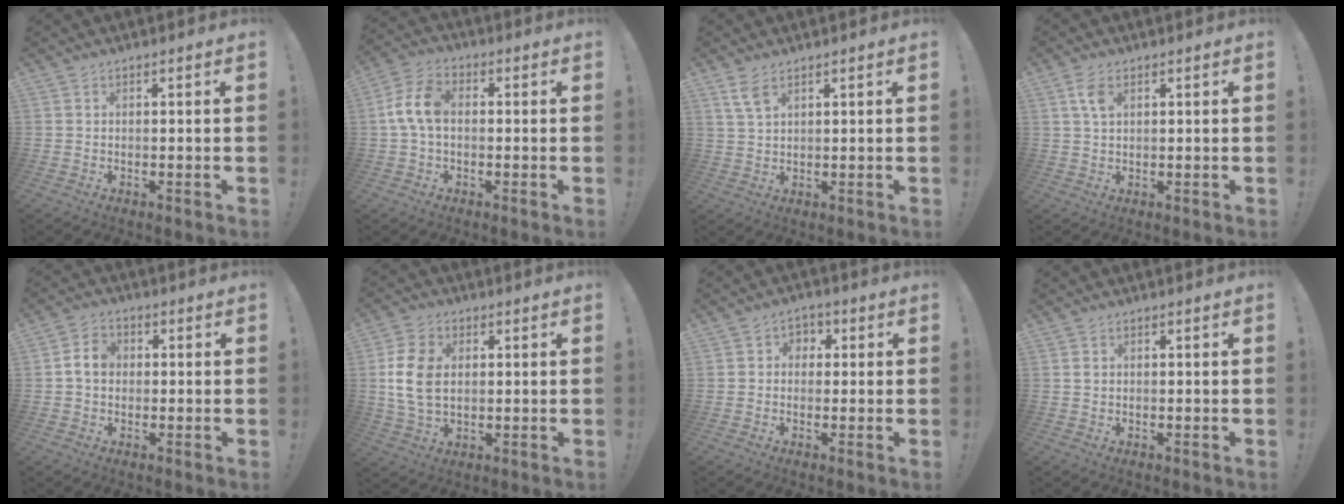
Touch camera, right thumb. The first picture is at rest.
{"total": 9.2, "force": [0.1, 5.8, 7.2], "torque": [-0.136, 0.011, 0.007]}
{"total": 4.7, "force": [2.9, 1.9, 3.2], "torque": [-0.063, -0.009, 0.055]}
{"total": 4.5, "force": [1.8, 2.4, 3.3], "torque": [-0.065, 0.002, 0.035]}
{"total": 5.6, "force": [-0.1, 4.4, 3.4], "torque": [-0.051, 0.013, -0.001]}
{"total": 12.9, "force": [1.2, 9.0, 9.2], "torque": [-0.172, 0.002, 0.025]}
{"total": 3.7, "force": [-0.7, 3.4, 1.2], "torque": [-0.009, 0.008, -0.015]}
{"total": 0.8, "force": [0.2, 0.7, 0.2], "torque": [-0.005, 0.004, 0.003]}